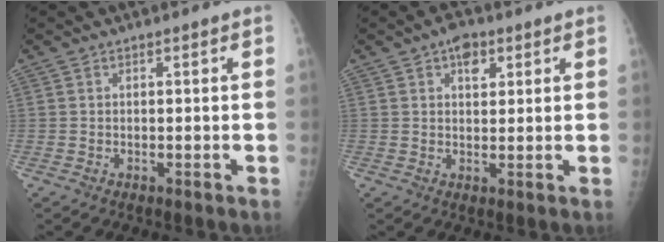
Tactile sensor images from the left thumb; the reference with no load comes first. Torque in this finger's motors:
{"motor_torque": [0.58, 0.49, 0.55, -0.17, 0.00]}